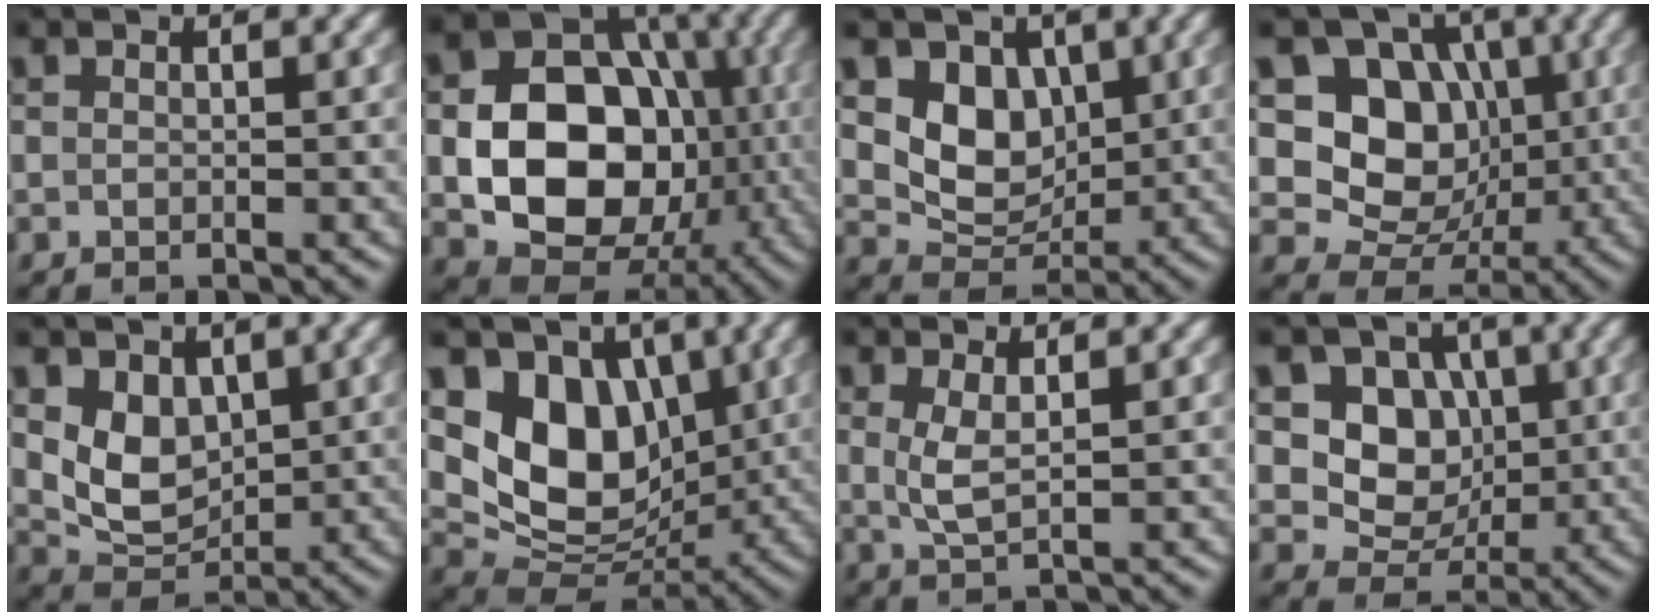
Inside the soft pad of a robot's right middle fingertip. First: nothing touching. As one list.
[{"total": 13.5, "force": [-2.0, 10.2, 8.6], "torque": [-0.123, -0.007, -0.035]}, {"total": 5.8, "force": [1.5, 4.4, 3.3], "torque": [-0.059, -0.012, 0.024]}, {"total": 9.7, "force": [1.6, 8.1, 5.1], "torque": [-0.078, -0.004, 0.009]}, {"total": 4.6, "force": [1.3, 3.4, 2.8], "torque": [-0.059, -0.013, 0.030]}, {"total": 9.5, "force": [2.5, 6.9, 6.0], "torque": [-0.111, -0.023, 0.041]}, {"total": 2.2, "force": [0.6, 0.5, 2.1], "torque": [-0.047, -0.001, 0.015]}, {"total": 6.5, "force": [1.3, 5.4, 3.5], "torque": [-0.050, -0.004, 0.004]}]